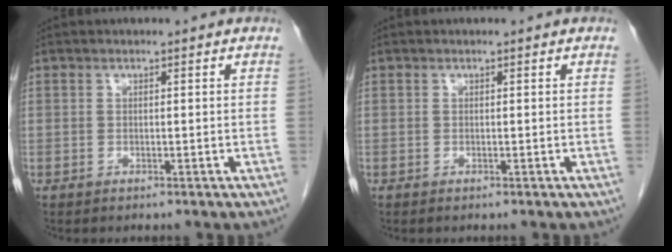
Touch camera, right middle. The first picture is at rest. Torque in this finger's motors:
{"motor_torque": [-0.23, -0.15, -0.01, -0.01]}